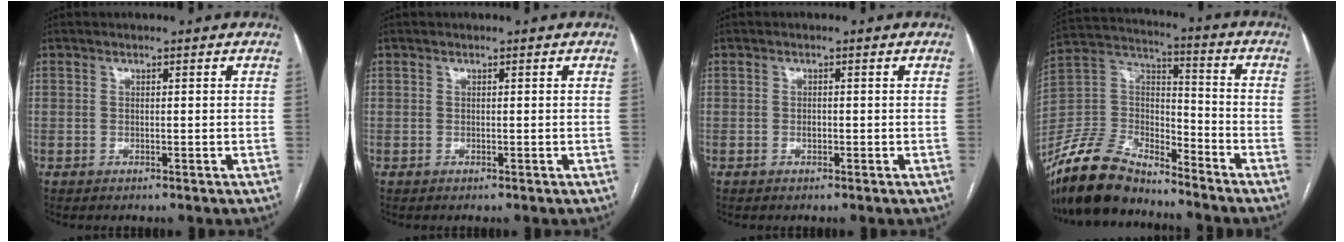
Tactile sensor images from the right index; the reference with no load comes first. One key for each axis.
{"total": 0.0}
{"total": 0.7, "fx": -0.3, "fy": 0.4, "fz": 0.5, "tx": -0.008, "ty": 0.002, "tz": -0.007}
{"total": 15.5, "fx": -13.5, "fy": 5.2, "fz": 5.7, "tx": -0.118, "ty": 0.024, "tz": -0.257}